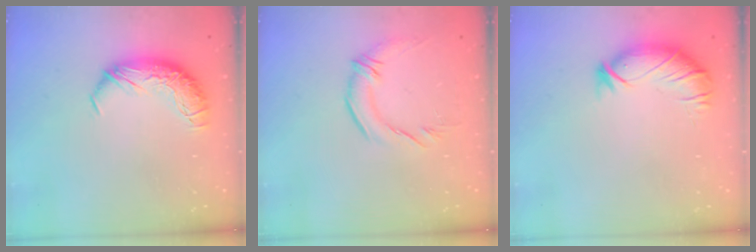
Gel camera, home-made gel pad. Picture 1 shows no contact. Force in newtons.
{"total": 2.0, "press": 0.3, "slide": 2.0}
{"total": 3.0, "press": 2.5, "slide": 1.7}